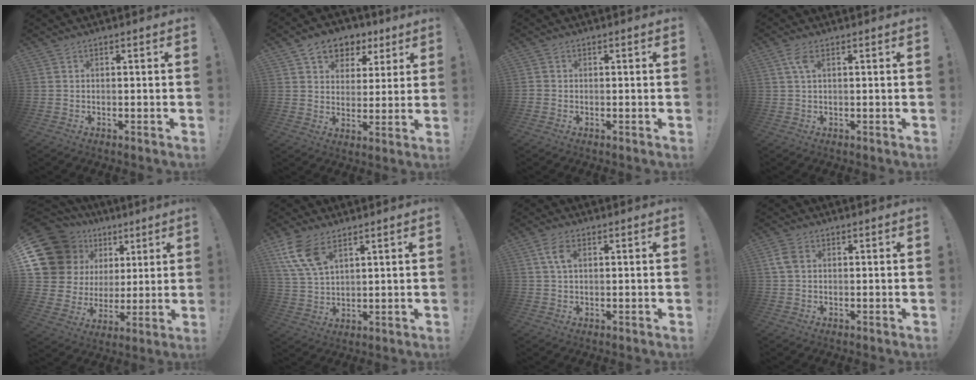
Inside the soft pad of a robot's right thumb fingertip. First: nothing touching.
{"total": 9.3, "force": [5.2, 7.0, 3.2], "torque": [-0.048, -0.026, 0.101]}
{"total": 0.9, "force": [-0.4, 0.8, 0.1], "torque": [-0.007, 0.005, -0.005]}
{"total": 3.5, "force": [1.3, 1.3, 3.0], "torque": [-0.060, 0.002, 0.021]}
{"total": 18.5, "force": [8.9, 14.0, 8.1], "torque": [-0.135, -0.048, 0.199]}
{"total": 10.8, "force": [6.4, 5.5, 6.8], "torque": [-0.136, -0.019, 0.125]}
{"total": 5.0, "force": [1.8, 2.8, 3.7], "torque": [-0.072, 0.001, 0.029]}
{"total": 4.3, "force": [1.2, 2.8, 3.1], "torque": [-0.060, 0.004, 0.022]}